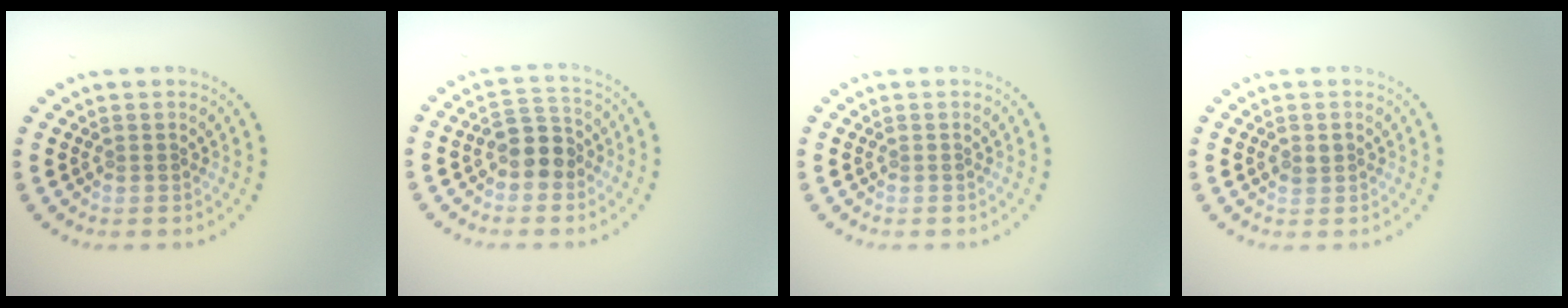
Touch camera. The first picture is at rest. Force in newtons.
{"total": 3.5, "press": 3.3, "slide": 1.0}
{"total": 0.0}
{"total": 0.9, "press": 0.9, "slide": 0.2}